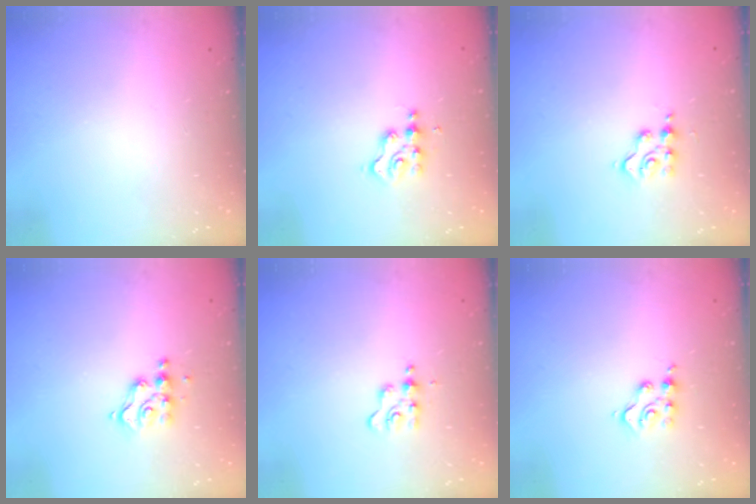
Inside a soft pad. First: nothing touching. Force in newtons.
{"total": 2.3, "press": 2.3, "slide": 0.3}
{"total": 3.9, "press": 3.9, "slide": 0.5}
{"total": 6.8, "press": 6.7, "slide": 0.6}
{"total": 4.4, "press": 4.3, "slide": 0.9}
{"total": 4.9, "press": 4.8, "slide": 0.5}